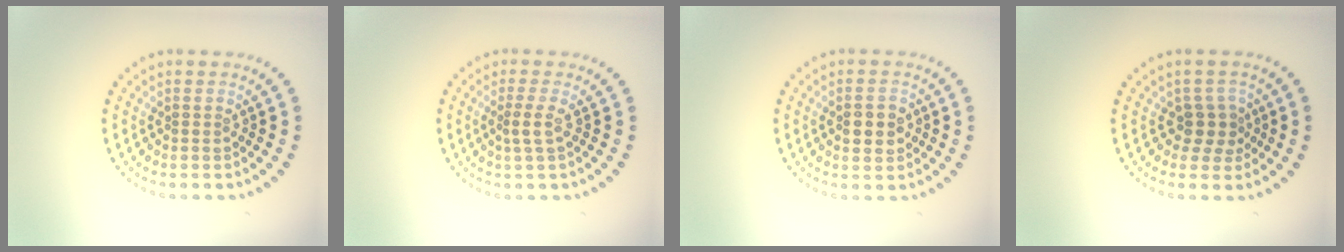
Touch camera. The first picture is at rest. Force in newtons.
{"total": 1.5, "press": 1.1, "slide": 1.1}
{"total": 2.6, "press": 2.6, "slide": 0.1}
{"total": 2.3, "press": 1.8, "slide": 1.3}